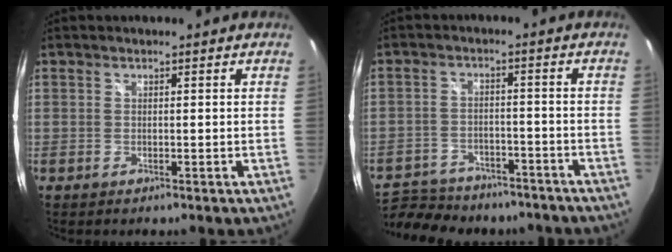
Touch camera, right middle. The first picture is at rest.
{"total": 19.2, "force": [-15.4, 8.8, 7.6], "torque": [-0.172, 0.003, -0.214]}